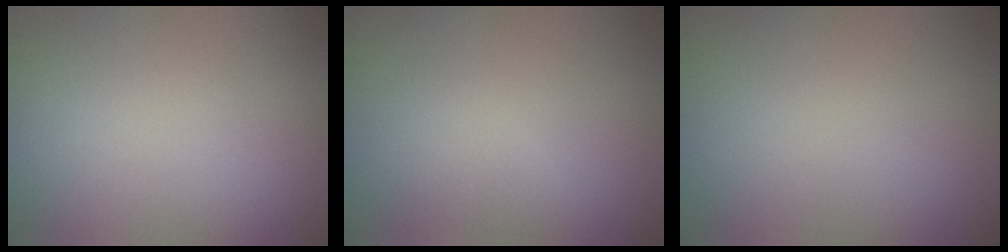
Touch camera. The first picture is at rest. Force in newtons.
{"total": 1.4, "press": 1.4, "slide": 0.1}
{"total": 0.0}